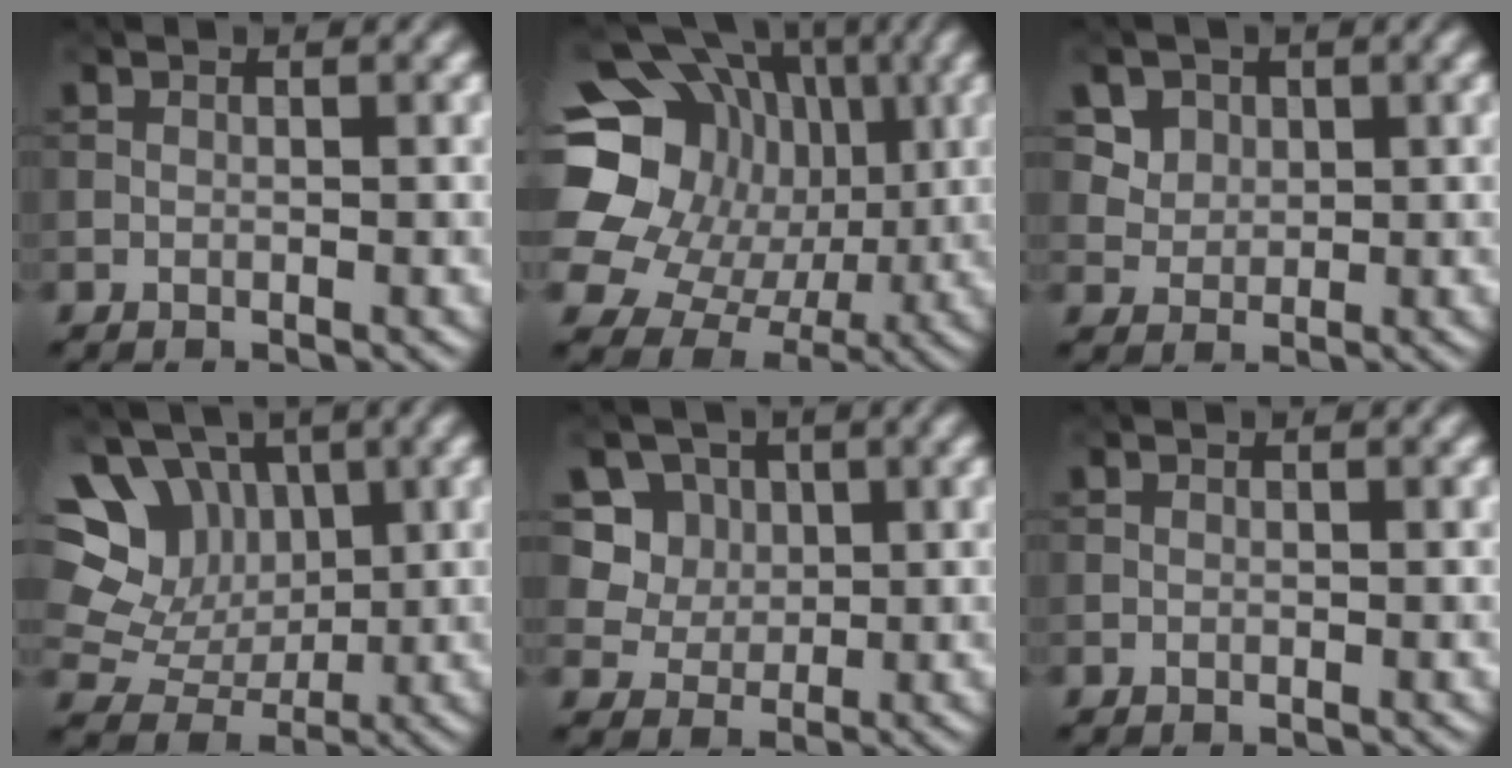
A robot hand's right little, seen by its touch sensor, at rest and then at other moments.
{"total": 20.1, "force": [2.6, 18.2, 8.2], "torque": [-0.198, 0.044, 0.018]}
{"total": 6.0, "force": [3.1, 4.5, 2.4], "torque": [-0.053, -0.001, 0.055]}
{"total": 9.6, "force": [3.6, 7.8, 4.2], "torque": [-0.098, 0.032, 0.038]}
{"total": 6.3, "force": [2.6, 5.2, 2.3], "torque": [-0.043, -0.001, 0.043]}
{"total": 0.0}